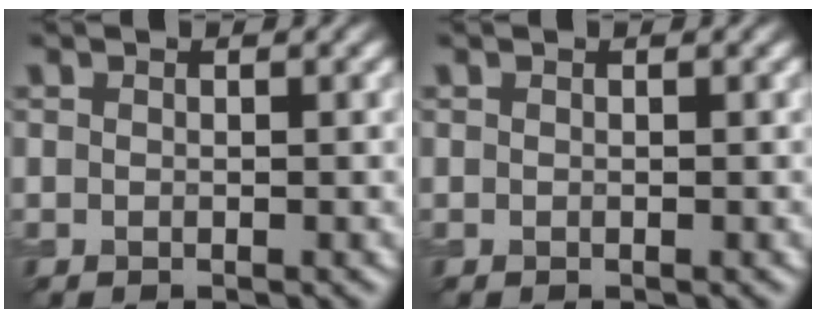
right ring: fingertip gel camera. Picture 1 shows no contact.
{"total": 0.0}